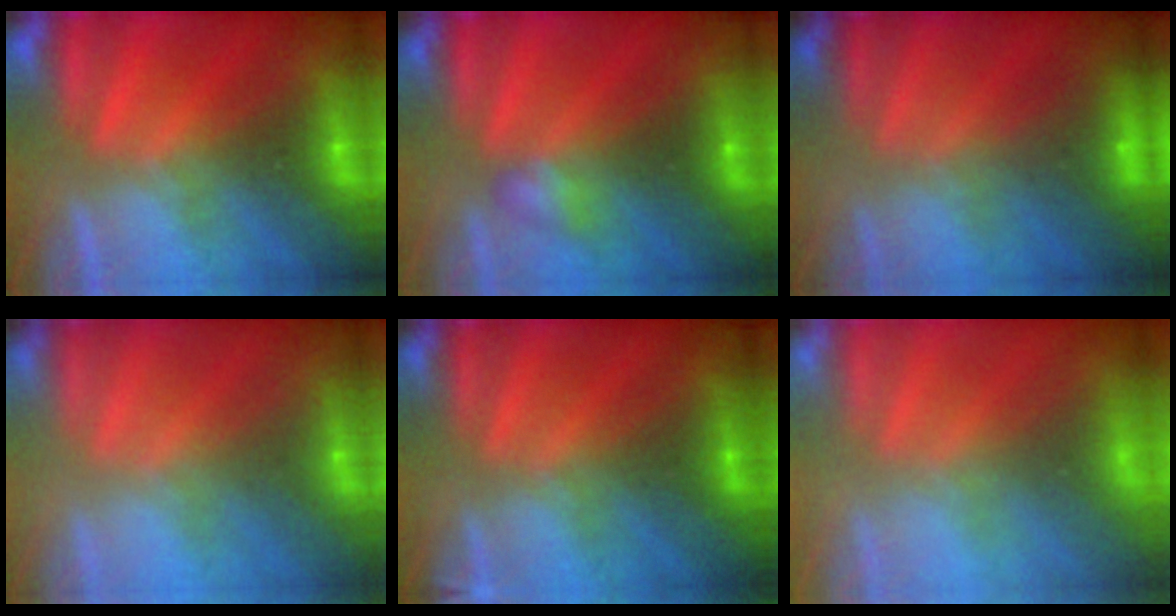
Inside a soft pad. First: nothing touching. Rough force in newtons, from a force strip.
{"total": 2.1}
{"total": 3.0}
{"total": 2.2}
{"total": 2.5}
{"total": 8.5}